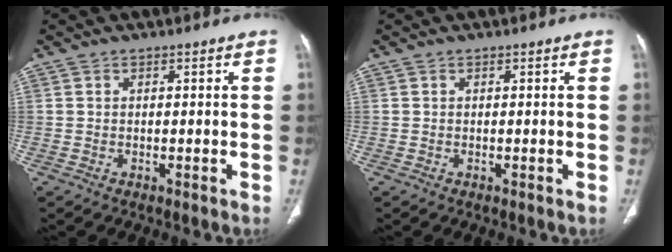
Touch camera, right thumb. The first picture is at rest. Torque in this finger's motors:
{"motor_torque": [-0.02, 0.03, -0.02, 0.02, 0.00]}